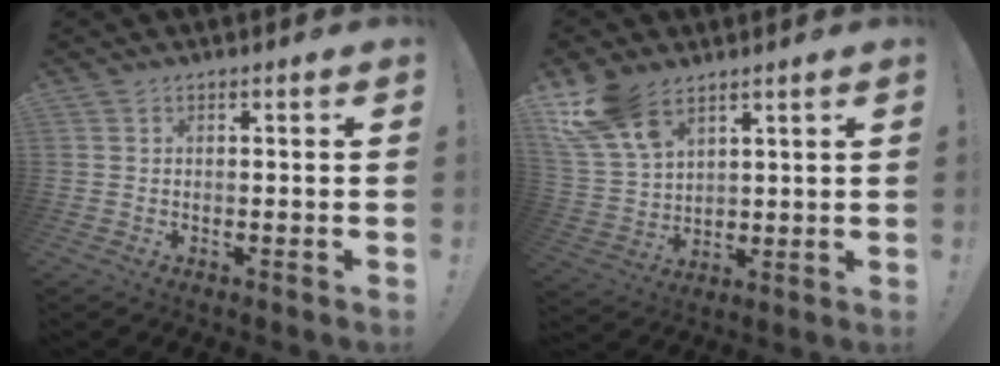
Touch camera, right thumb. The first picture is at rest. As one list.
[{"total": 14.3, "force": [8.5, 8.6, 7.7], "torque": [-0.156, -0.042, 0.165]}]